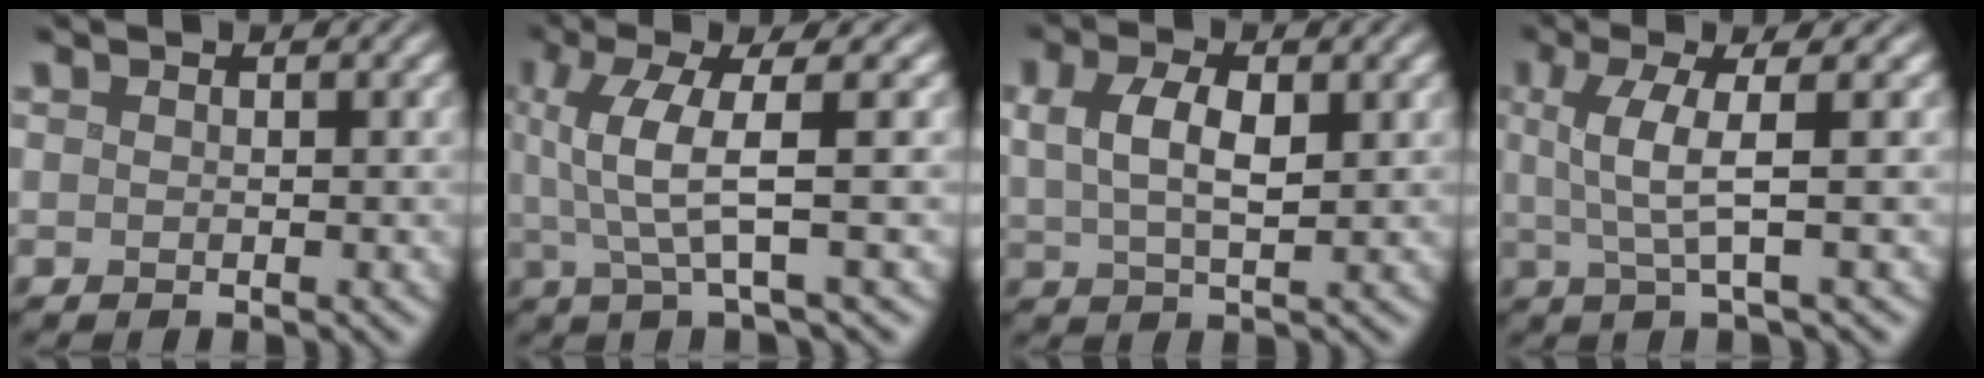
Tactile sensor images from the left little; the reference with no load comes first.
{"total": 5.7, "force": [0.8, 1.0, 5.6], "torque": [-0.117, 0.009, 0.014]}
{"total": 4.1, "force": [1.2, 1.8, 3.5], "torque": [-0.074, 0.003, 0.022]}
{"total": 4.3, "force": [0.7, 0.8, 4.2], "torque": [-0.078, 0.007, 0.013]}